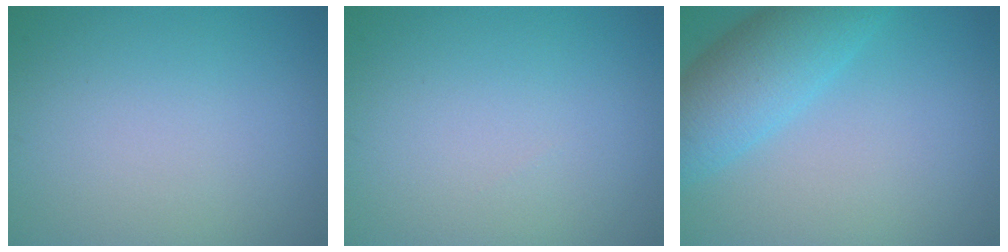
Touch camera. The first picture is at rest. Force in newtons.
{"total": 0.0}
{"total": 5.9, "press": 5.9, "slide": 0.2}